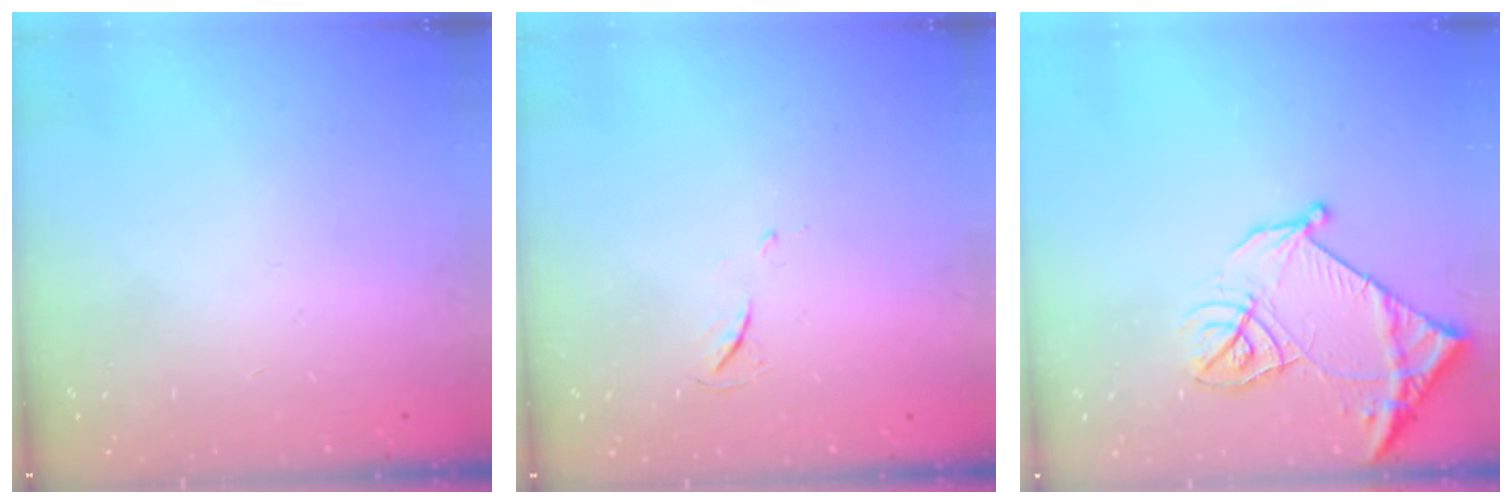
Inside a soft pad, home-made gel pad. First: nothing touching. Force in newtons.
{"total": 4.1, "press": 4.1, "slide": 0.6}
{"total": 14.4, "press": 14.3, "slide": 1.6}